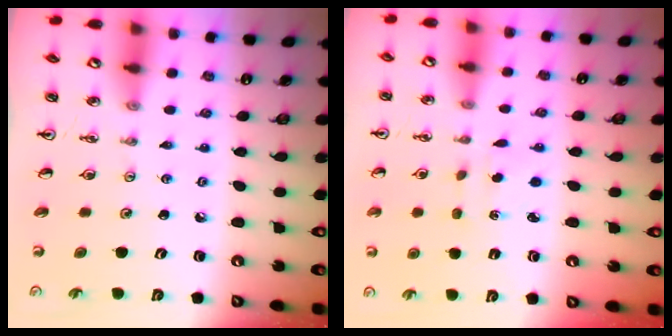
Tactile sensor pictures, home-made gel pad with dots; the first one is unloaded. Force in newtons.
{"total": 1.9, "press": 1.9, "slide": 0.4}